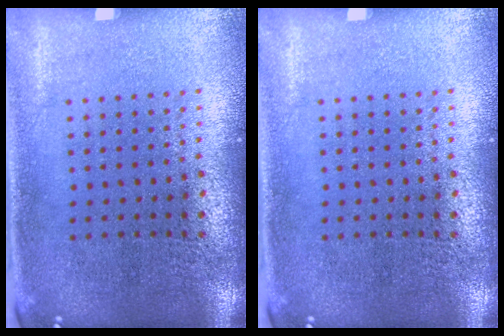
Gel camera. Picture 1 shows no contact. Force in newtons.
{"total": 0.0}